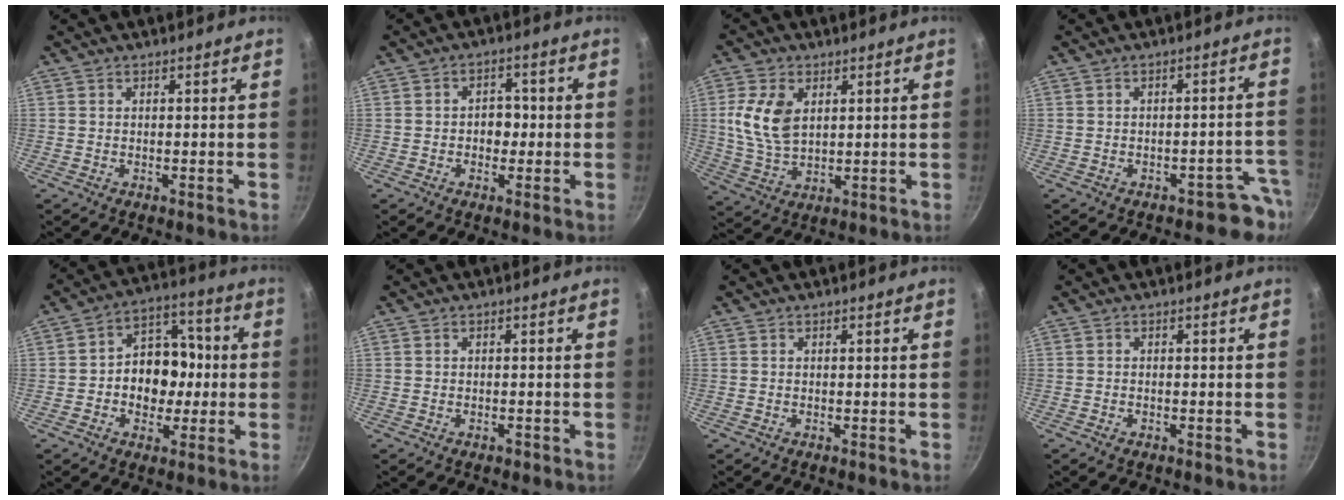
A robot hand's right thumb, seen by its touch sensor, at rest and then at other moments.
{"total": 4.3, "force": [-0.4, 3.4, 2.6], "torque": [-0.006, 0.013, -0.010]}
{"total": 9.9, "force": [2.5, 6.3, 7.3], "torque": [-0.138, -0.015, 0.051]}
{"total": 4.2, "force": [-3.3, 2.2, 1.4], "torque": [0.030, 0.043, -0.036]}
{"total": 12.7, "force": [-1.0, 10.0, 7.9], "torque": [-0.063, 0.029, -0.028]}
{"total": 0.8, "force": [-0.5, 0.5, 0.4], "torque": [-0.006, 0.004, -0.005]}
{"total": 0.0}
{"total": 0.8, "force": [-0.6, 0.4, 0.4], "torque": [-0.011, 0.002, -0.011]}